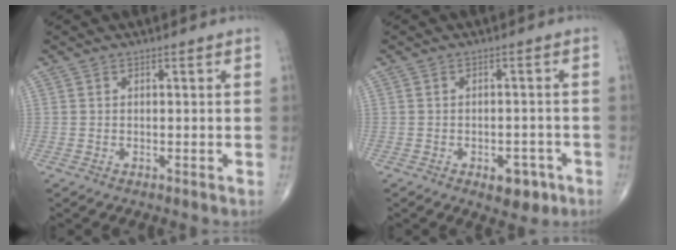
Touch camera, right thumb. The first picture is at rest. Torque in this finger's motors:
{"motor_torque": [0.65, 0.84, 0.00, -0.15, 0.10]}